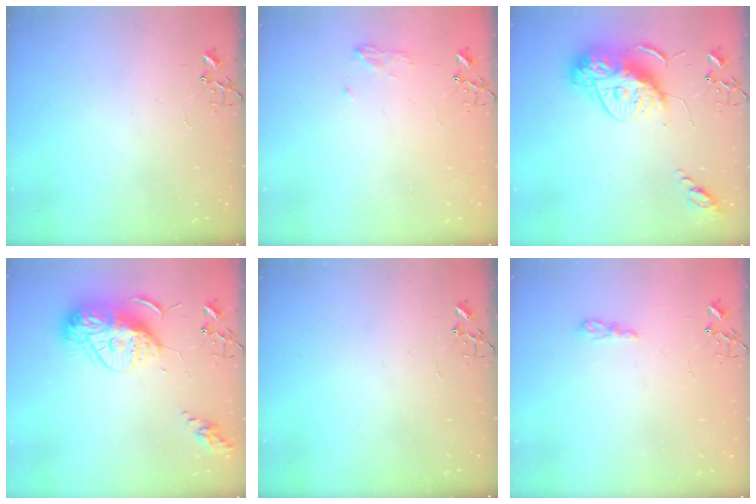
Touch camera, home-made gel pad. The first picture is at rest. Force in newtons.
{"total": 8.4, "press": 8.4, "slide": 0.9}
{"total": 16.1, "press": 16.0, "slide": 1.6}
{"total": 14.7, "press": 14.6, "slide": 1.3}
{"total": 0.0}
{"total": 6.3, "press": 6.2, "slide": 0.8}